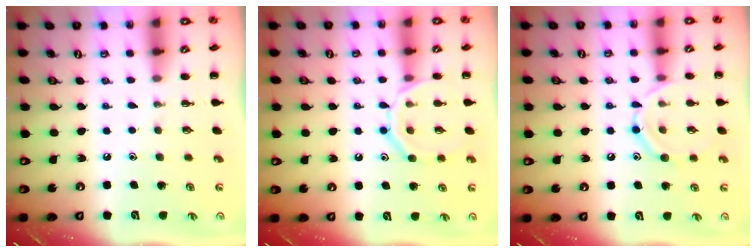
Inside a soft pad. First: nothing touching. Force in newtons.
{"total": 12.3, "press": 12.3, "slide": 1.1}
{"total": 11.2, "press": 11.2, "slide": 0.8}